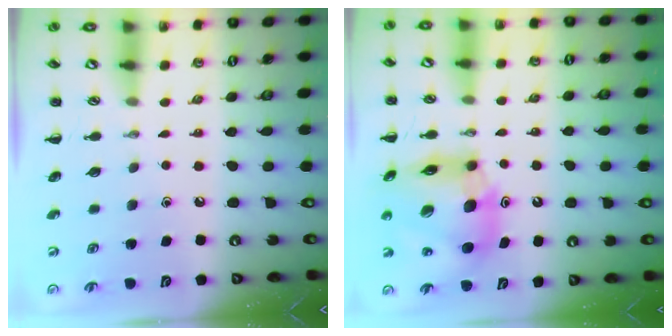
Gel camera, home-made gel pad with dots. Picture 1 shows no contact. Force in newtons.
{"total": 16.7, "press": 16.0, "slide": 4.7}